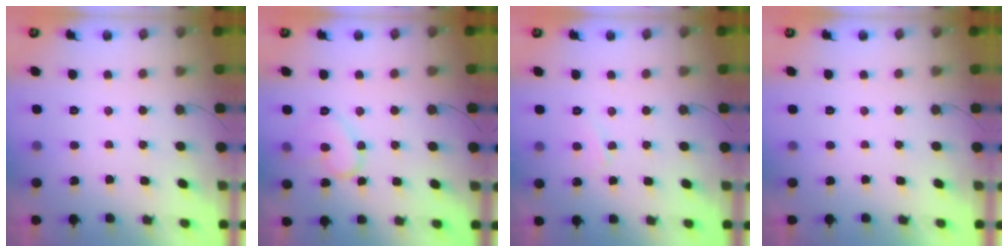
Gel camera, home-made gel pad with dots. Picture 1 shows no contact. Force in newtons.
{"total": 10.9, "press": 10.9, "slide": 0.1}
{"total": 3.7, "press": 3.7, "slide": 0.4}
{"total": 1.8, "press": 1.8, "slide": 0.1}